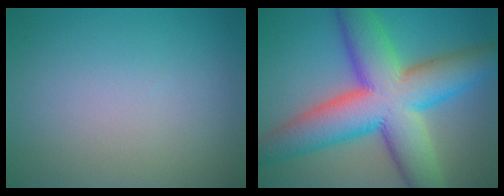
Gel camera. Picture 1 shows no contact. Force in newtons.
{"total": 13.9, "press": 13.9, "slide": 0.5}